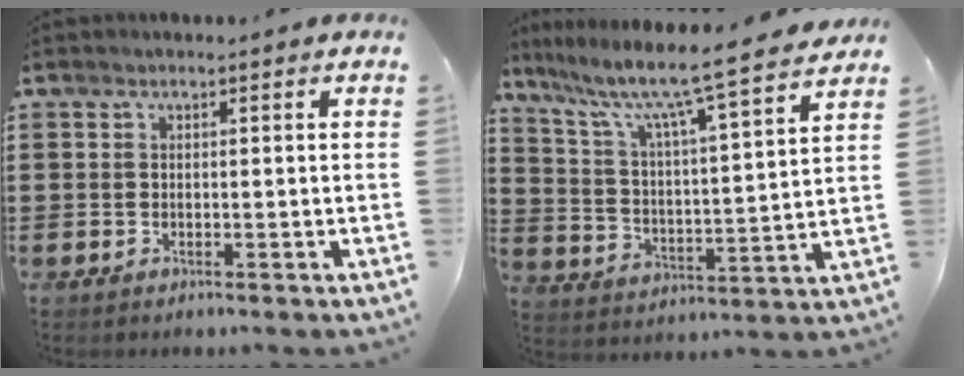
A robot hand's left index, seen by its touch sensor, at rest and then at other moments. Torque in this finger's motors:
{"motor_torque": [1.14, -0.99, 0.95, 0.21]}